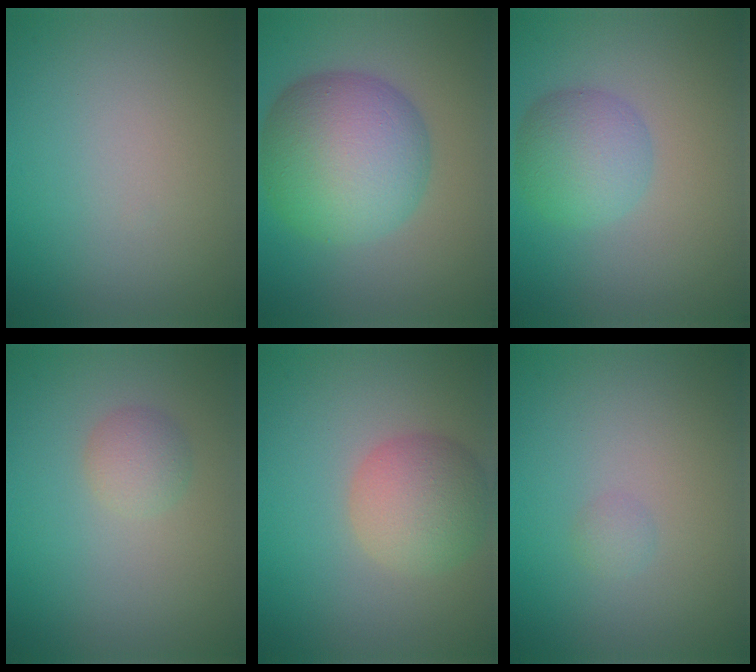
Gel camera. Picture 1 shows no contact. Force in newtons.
{"total": 10.0, "press": 10.0, "slide": 0.2}
{"total": 4.0, "press": 4.0, "slide": 0.1}
{"total": 1.8, "press": 1.8, "slide": 0.0}
{"total": 4.7, "press": 4.7, "slide": 0.3}
{"total": 0.7, "press": 0.7, "slide": 0.0}